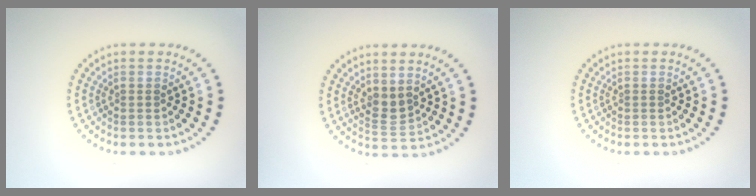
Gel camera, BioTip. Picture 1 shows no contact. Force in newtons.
{"total": 1.8, "press": 1.6, "slide": 1.0}
{"total": 0.0}